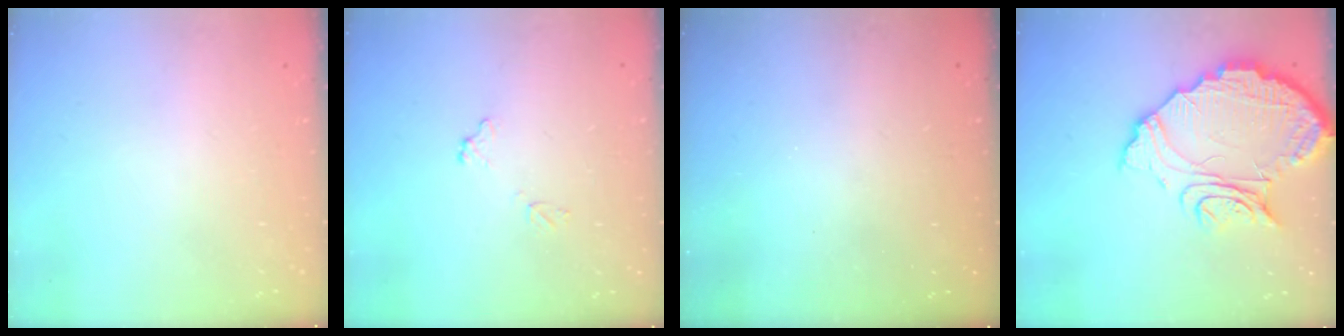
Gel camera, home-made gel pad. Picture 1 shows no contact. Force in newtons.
{"total": 6.4, "press": 6.4, "slide": 0.3}
{"total": 3.0, "press": 2.9, "slide": 0.8}
{"total": 15.7, "press": 15.7, "slide": 1.0}